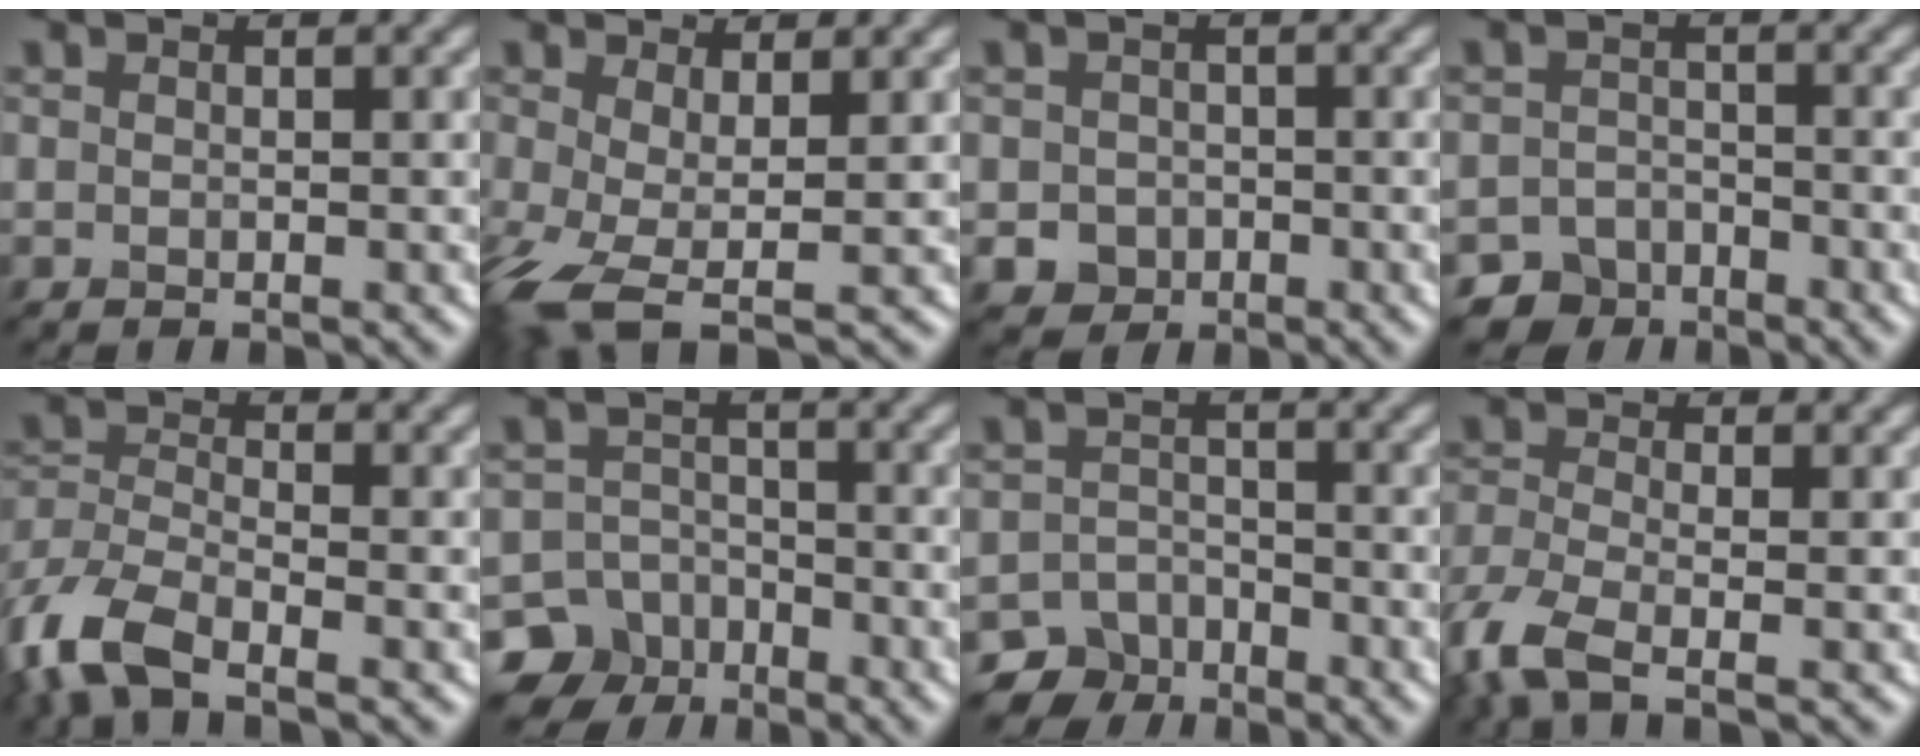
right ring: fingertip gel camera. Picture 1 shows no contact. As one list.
[{"total": 4.8, "force": [-1.4, 1.5, 4.3], "torque": [-0.100, -0.012, -0.037]}, {"total": 2.2, "force": [-0.7, 2.0, 0.6], "torque": [-0.003, -0.003, -0.010]}, {"total": 3.8, "force": [-3.0, 2.3, 0.2], "torque": [0.014, -0.003, -0.052]}, {"total": 7.5, "force": [-4.7, 3.2, 4.9], "torque": [-0.114, -0.011, -0.102]}, {"total": 7.4, "force": [-5.1, 5.2, 1.1], "torque": [0.003, -0.013, -0.097]}, {"total": 5.0, "force": [-4.0, 3.0, 0.5], "torque": [0.010, -0.006, -0.064]}, {"total": 5.6, "force": [-3.3, 2.1, 4.0], "torque": [-0.103, -0.019, -0.081]}]